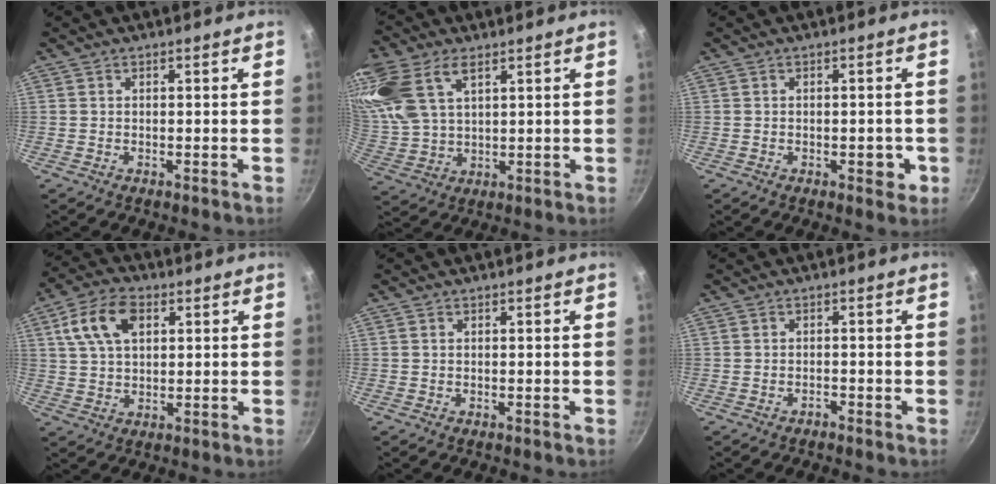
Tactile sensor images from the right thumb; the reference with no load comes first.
{"total": 18.5, "force": [8.1, 10.7, 12.7], "torque": [-0.314, 0.011, 0.159]}
{"total": 3.3, "force": [-1.1, 1.7, 2.6], "torque": [-0.020, 0.006, -0.010]}
{"total": 10.4, "force": [3.7, 6.2, 7.5], "torque": [-0.135, 0.006, 0.065]}
{"total": 0.0}
{"total": 0.7, "force": [-0.6, 0.3, 0.1], "torque": [-0.003, 0.004, -0.013]}